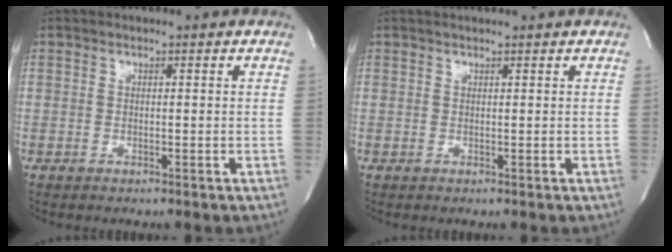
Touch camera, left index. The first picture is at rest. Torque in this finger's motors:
{"motor_torque": [0.84, -0.98, -0.03, -0.01]}